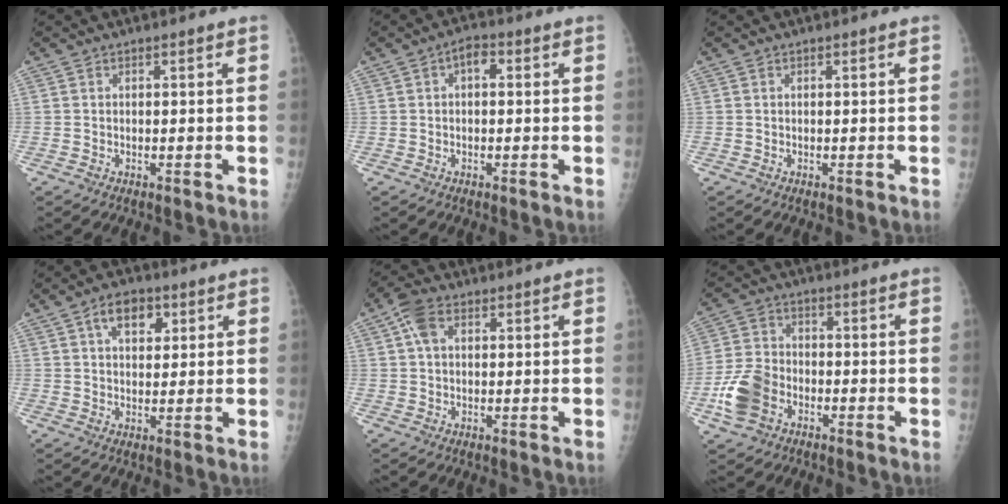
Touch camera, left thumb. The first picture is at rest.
{"total": 3.1, "force": [0.4, 1.8, 2.4], "torque": [-0.024, 0.009, -0.003]}
{"total": 0.0}
{"total": 6.6, "force": [2.8, 4.1, 4.4], "torque": [-0.046, -0.002, 0.040]}
{"total": 4.9, "force": [1.5, 3.1, 3.5], "torque": [-0.063, 0.010, 0.026]}
{"total": 9.1, "force": [-3.7, 6.4, 5.3], "torque": [-0.107, 0.018, -0.073]}